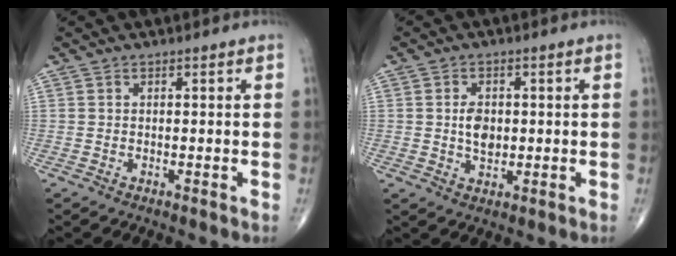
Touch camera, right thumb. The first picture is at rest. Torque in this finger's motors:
{"motor_torque": [1.00, 0.76, 0.38, -0.10, 0.01]}